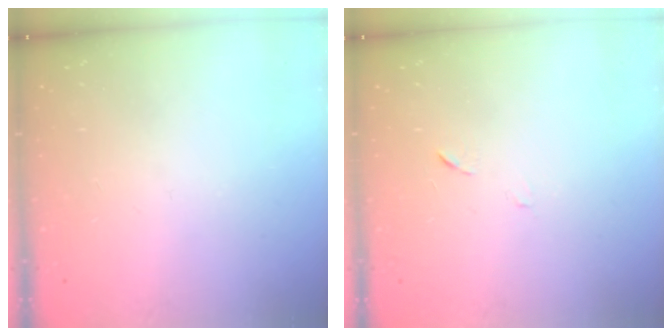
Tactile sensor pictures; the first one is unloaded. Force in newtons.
{"total": 5.0, "press": 4.9, "slide": 0.6}